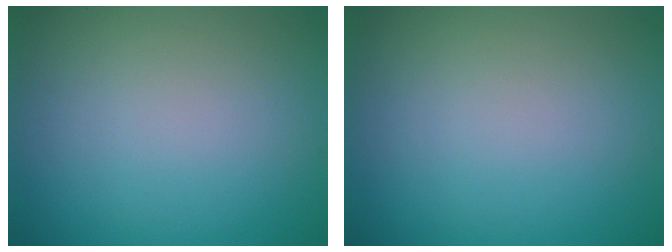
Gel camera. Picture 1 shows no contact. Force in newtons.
{"total": 0.0}